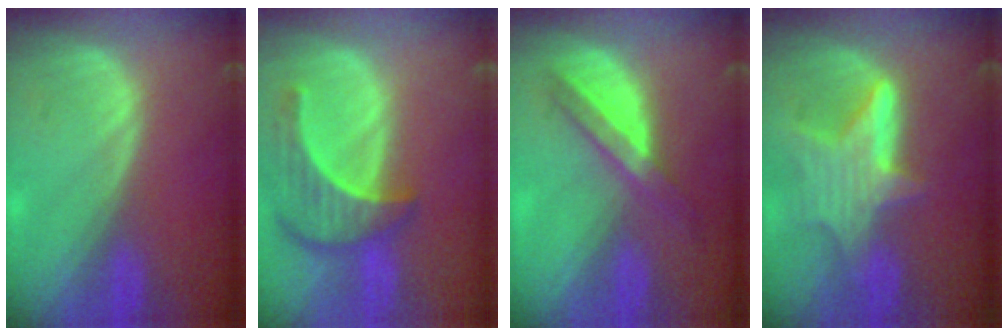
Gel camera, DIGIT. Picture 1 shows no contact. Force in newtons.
{"total": 7.8, "press": 7.5, "slide": 2.4}
{"total": 5.9, "press": 5.4, "slide": 2.4}
{"total": 6.9, "press": 6.7, "slide": 1.7}